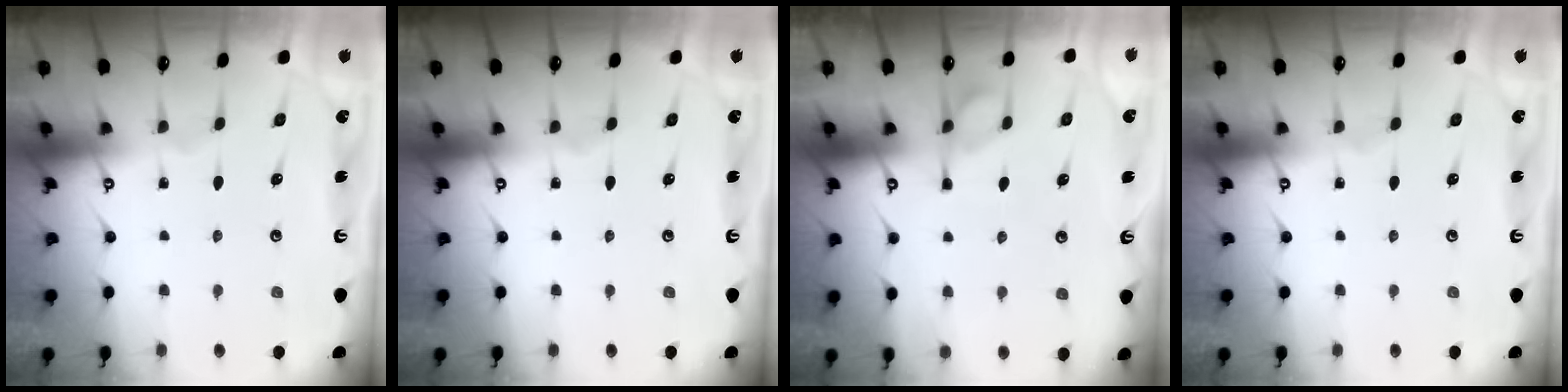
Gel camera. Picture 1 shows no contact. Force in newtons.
{"total": 0.0}
{"total": 1.1, "press": 0.0, "slide": 1.0}
{"total": 0.0}